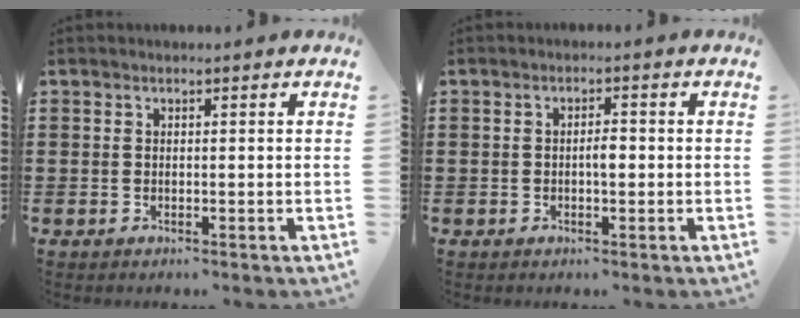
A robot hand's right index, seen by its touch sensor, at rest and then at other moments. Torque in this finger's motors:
{"motor_torque": [0.45, -0.18, 0.07, 0.06]}